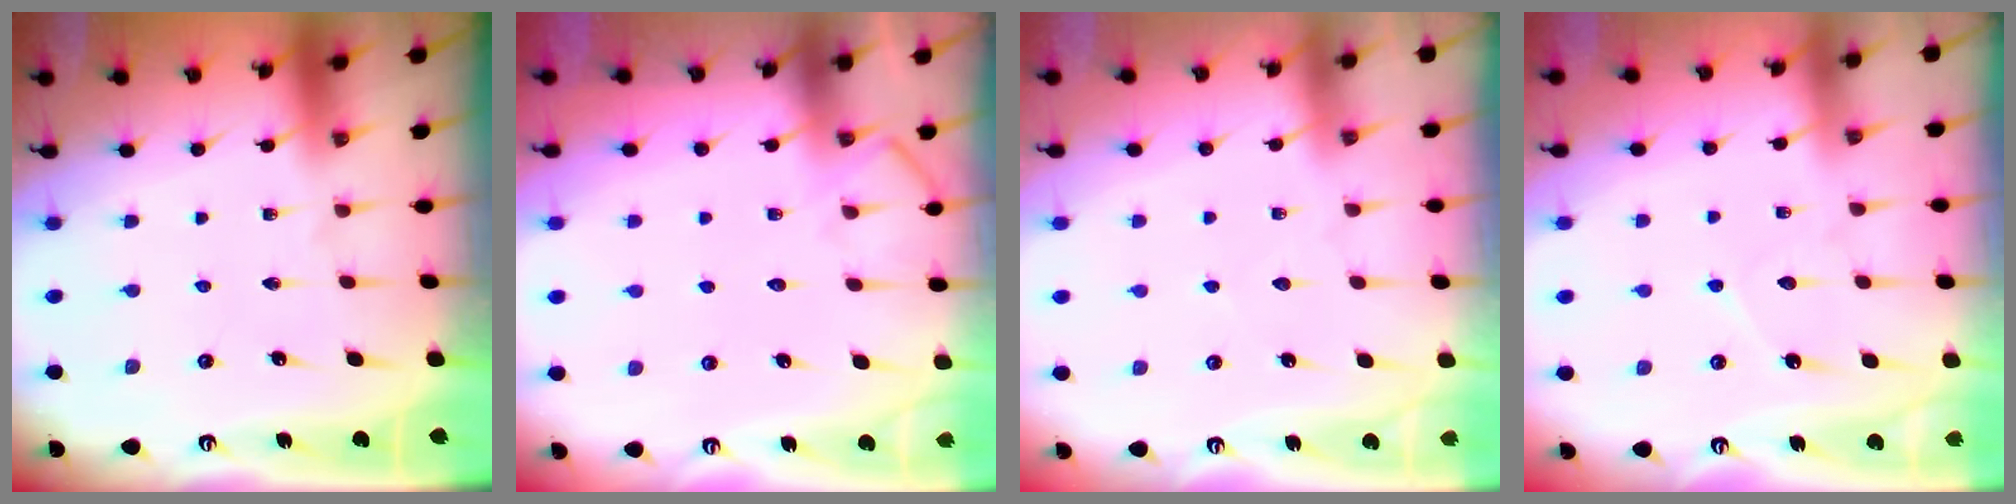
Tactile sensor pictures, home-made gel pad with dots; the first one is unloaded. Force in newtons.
{"total": 6.7, "press": 6.6, "slide": 0.9}
{"total": 2.3, "press": 2.3, "slide": 0.3}
{"total": 6.2, "press": 6.2, "slide": 0.5}